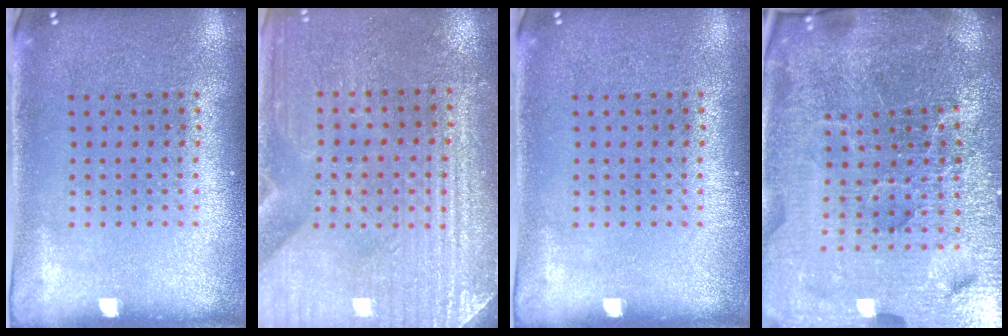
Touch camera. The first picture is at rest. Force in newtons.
{"total": 3.1, "press": 3.1, "slide": 0.6}
{"total": 0.0}
{"total": 6.6, "press": 5.8, "slide": 3.1}